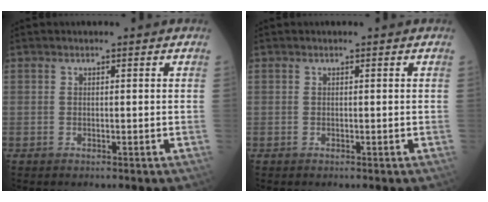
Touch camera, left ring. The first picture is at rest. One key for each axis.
{"total": 0.0}